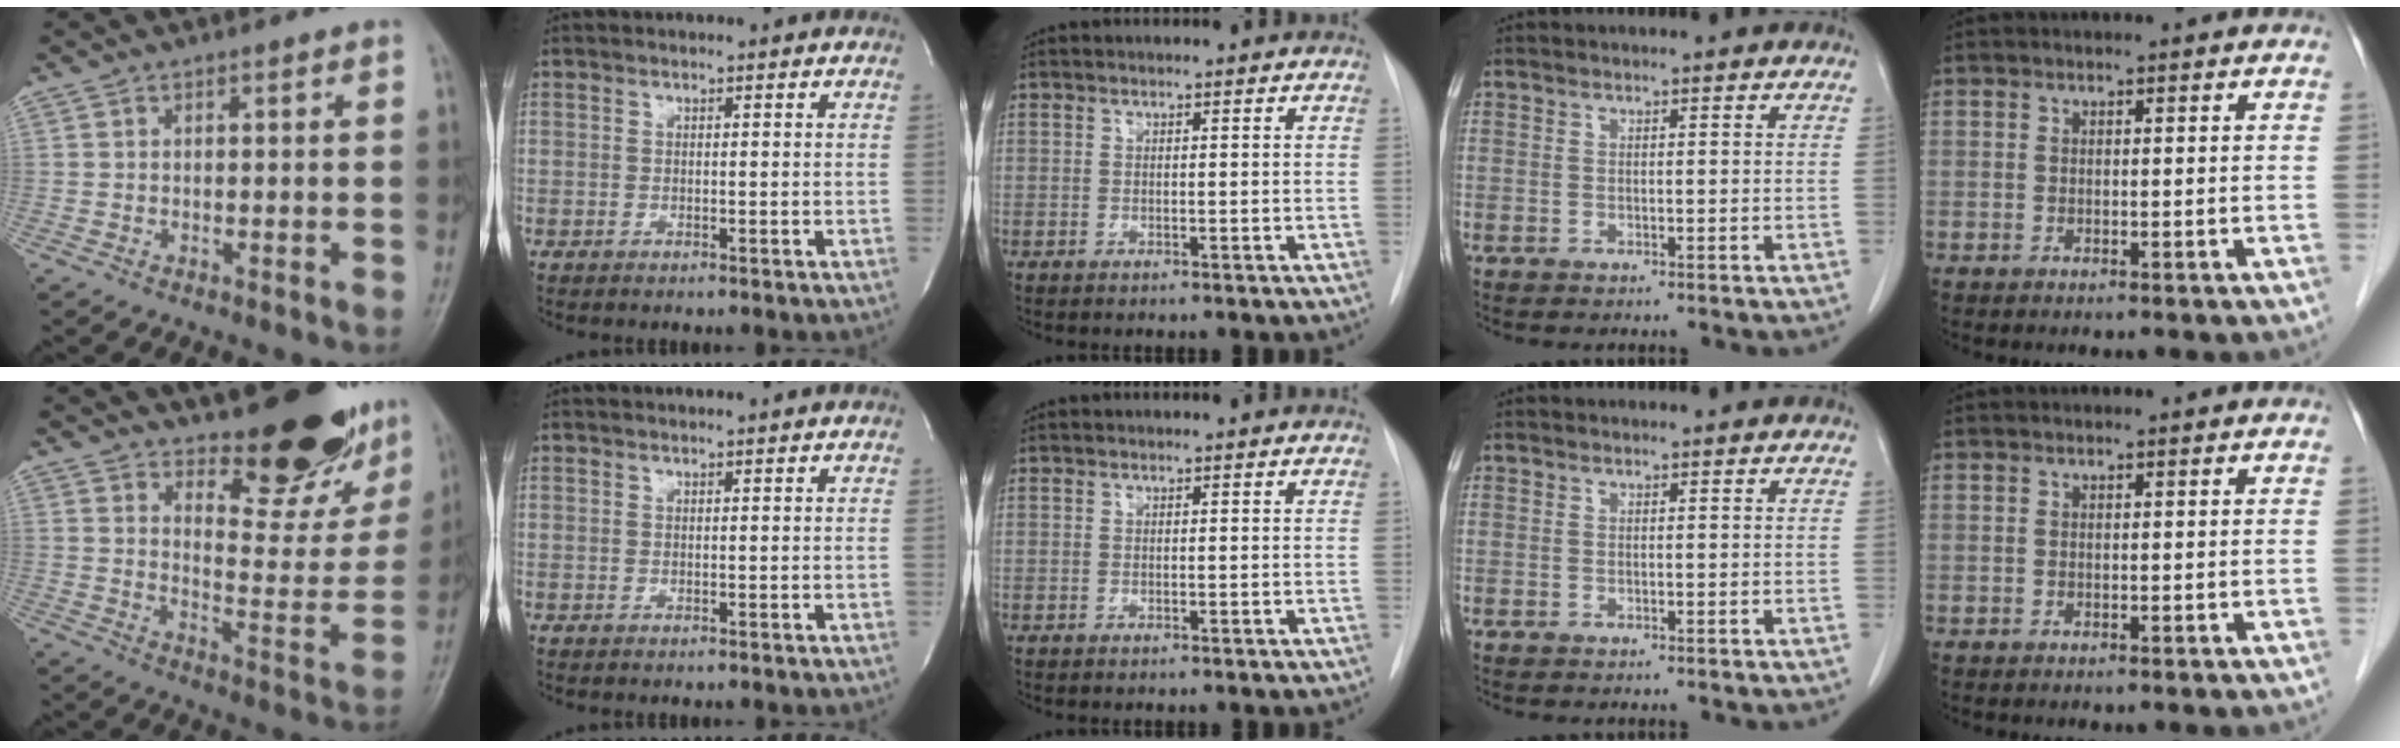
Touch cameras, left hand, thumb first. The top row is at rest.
{"thumb": {"total": 19.7, "force": [15.6, 6.4, 10.1], "torque": [-0.093, -0.130, 0.210]}, "index": {"total": 1.3, "force": [1.3, -0.2, 0.4], "torque": [-0.002, 0.007, 0.020]}}